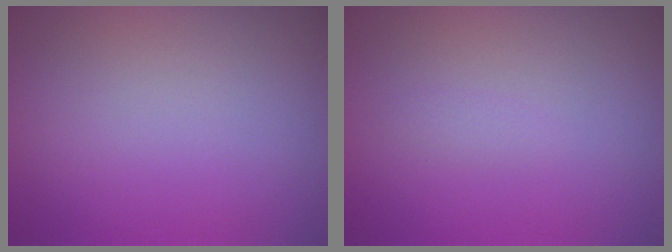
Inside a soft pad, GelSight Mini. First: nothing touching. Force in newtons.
{"total": 0.6, "press": 0.6, "slide": 0.1}